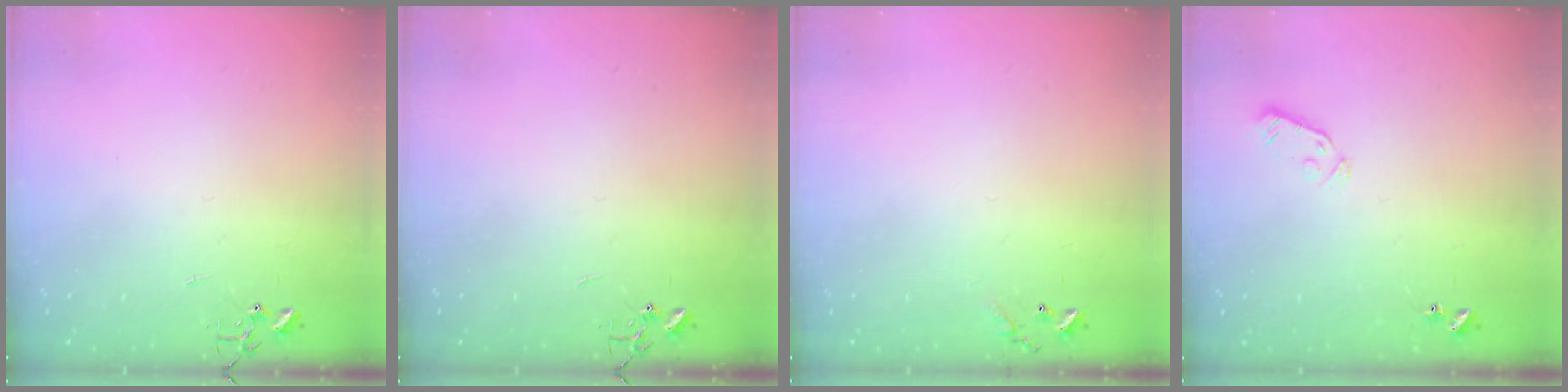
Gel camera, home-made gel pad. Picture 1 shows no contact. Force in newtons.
{"total": 0.0}
{"total": 6.6, "press": 6.6, "slide": 0.5}
{"total": 3.8, "press": 3.7, "slide": 0.9}